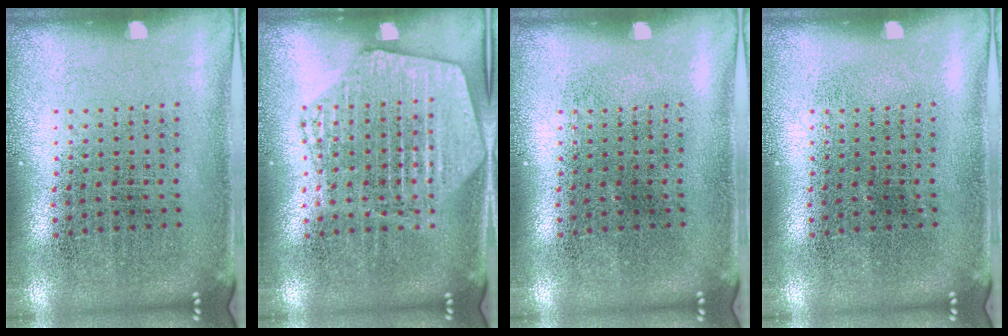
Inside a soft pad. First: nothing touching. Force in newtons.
{"total": 1.8, "press": 1.8, "slide": 0.2}
{"total": 0.0}
{"total": 0.0}